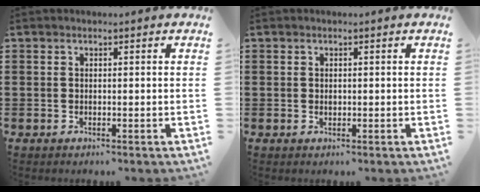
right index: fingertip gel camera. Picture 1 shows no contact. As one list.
[{"total": 0.6, "force": [0.1, 0.5, 0.3], "torque": [-0.008, 0.001, 0.001]}]